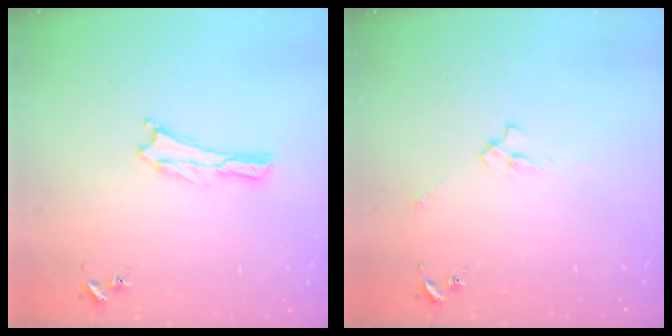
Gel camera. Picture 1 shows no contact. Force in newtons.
{"total": 2.4, "press": 2.4, "slide": 0.4}